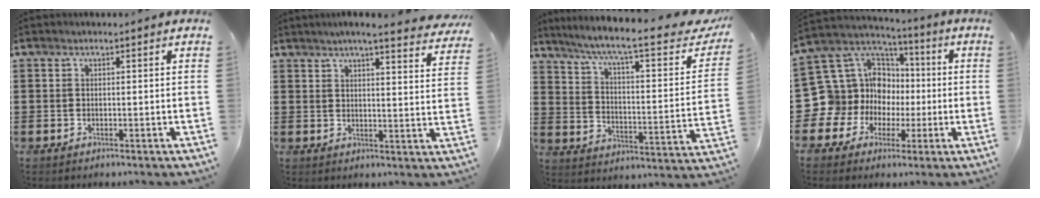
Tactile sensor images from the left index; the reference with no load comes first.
{"total": 4.8, "force": [4.4, -0.5, 2.0], "torque": [-0.055, -0.017, 0.075]}
{"total": 8.8, "force": [6.3, 0.8, 6.0], "torque": [-0.122, -0.042, 0.093]}
{"total": 13.1, "force": [-0.7, 12.7, 3.0], "torque": [-0.130, -0.024, 0.010]}